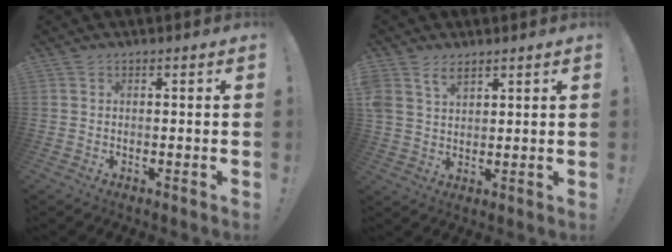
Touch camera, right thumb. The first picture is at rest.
{"total": 5.2, "force": [3.5, 2.9, 2.4], "torque": [-0.043, -0.015, 0.067]}